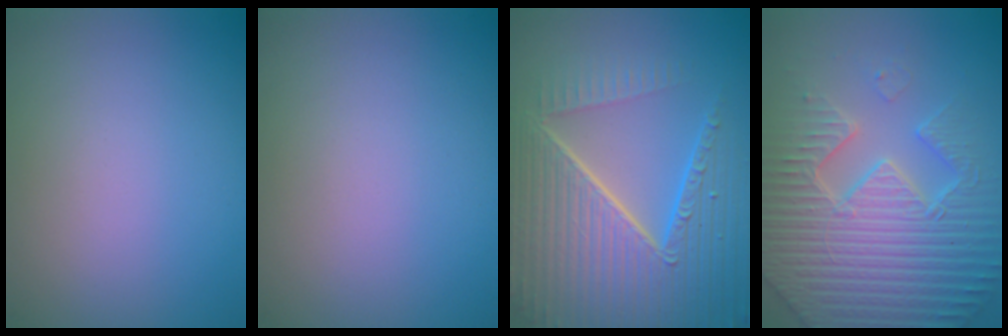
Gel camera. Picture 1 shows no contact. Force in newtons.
{"total": 0.0}
{"total": 10.6, "press": 6.6, "slide": 8.3}
{"total": 7.5, "press": 7.2, "slide": 1.8}